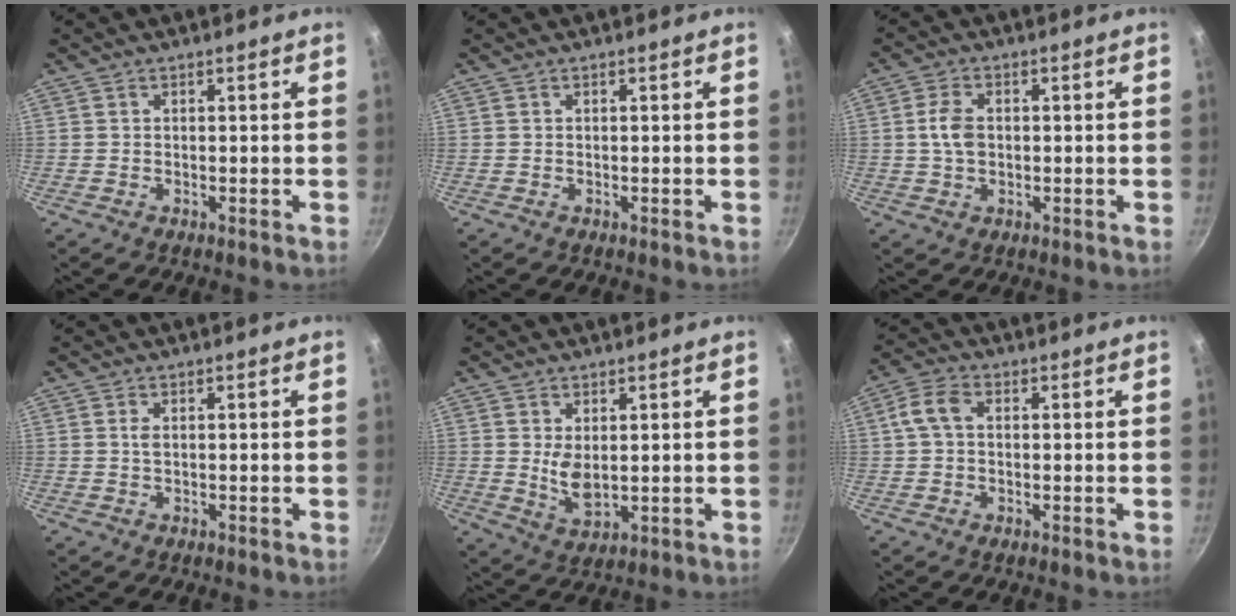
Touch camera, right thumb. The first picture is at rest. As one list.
[{"total": 0.0}, {"total": 4.8, "force": [0.1, 3.2, 3.6], "torque": [-0.063, 0.006, -0.002]}, {"total": 0.9, "force": [0.1, 0.4, 0.8], "torque": [-0.014, -0.001, 0.002]}, {"total": 5.2, "force": [1.0, 2.7, 4.3], "torque": [-0.071, -0.021, 0.025]}, {"total": 5.0, "force": [0.7, 3.1, 3.8], "torque": [-0.083, 0.017, 0.007]}]